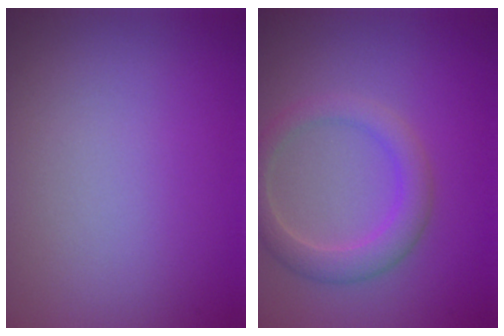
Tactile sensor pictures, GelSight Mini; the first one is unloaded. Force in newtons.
{"total": 3.1, "press": 3.1, "slide": 0.1}